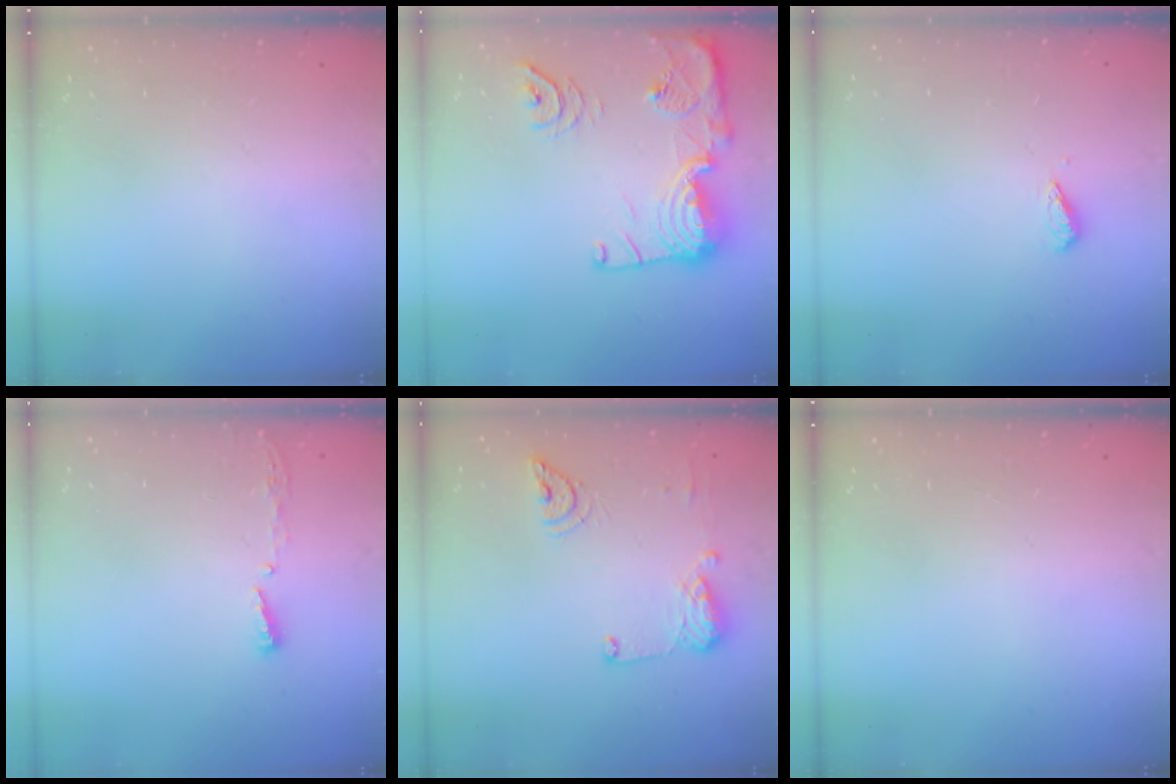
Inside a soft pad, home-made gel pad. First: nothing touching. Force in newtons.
{"total": 21.3, "press": 21.2, "slide": 1.9}
{"total": 3.0, "press": 2.9, "slide": 0.6}
{"total": 3.8, "press": 3.8, "slide": 0.4}
{"total": 11.2, "press": 11.1, "slide": 1.5}
{"total": 0.0}